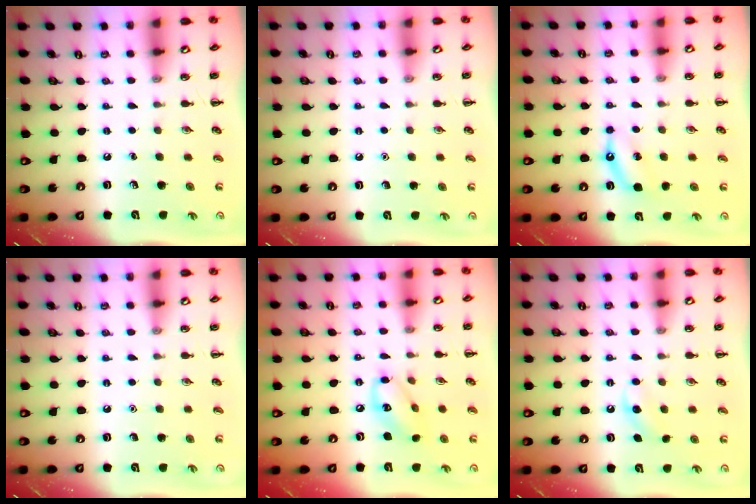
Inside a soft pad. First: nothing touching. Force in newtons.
{"total": 1.6, "press": 1.6, "slide": 0.1}
{"total": 5.7, "press": 5.4, "slide": 1.6}
{"total": 1.5, "press": 1.5, "slide": 0.1}
{"total": 10.2, "press": 10.1, "slide": 1.5}
{"total": 4.5, "press": 4.3, "slide": 1.4}